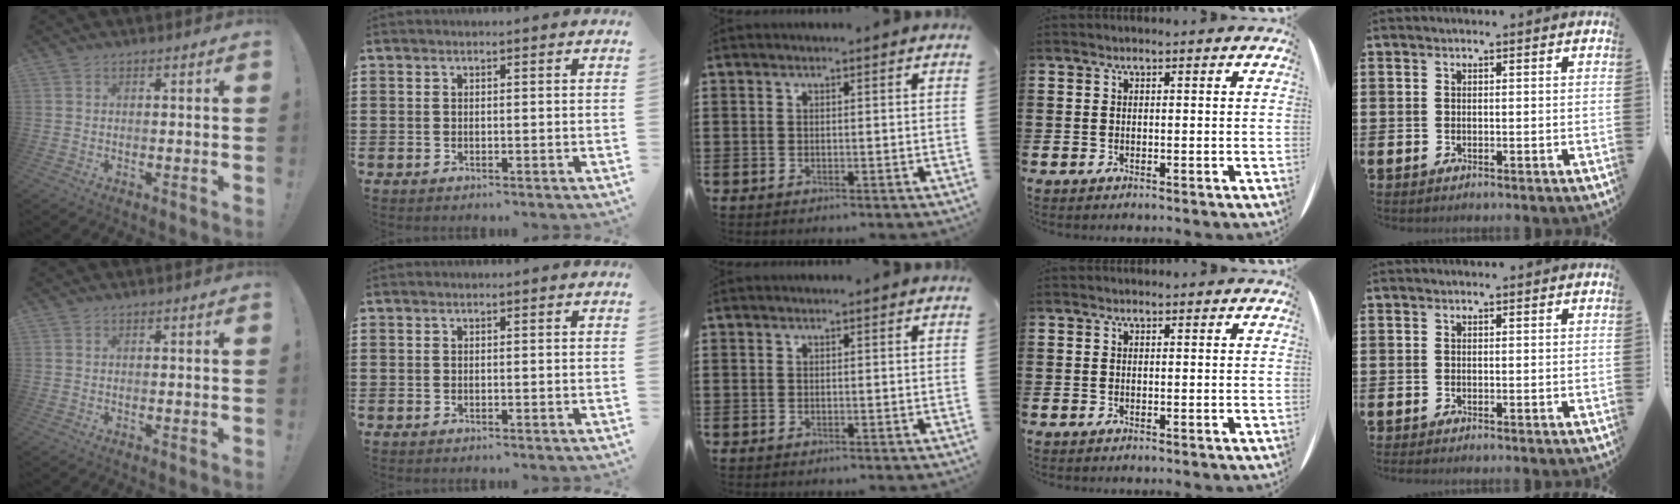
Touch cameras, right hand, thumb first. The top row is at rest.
{}